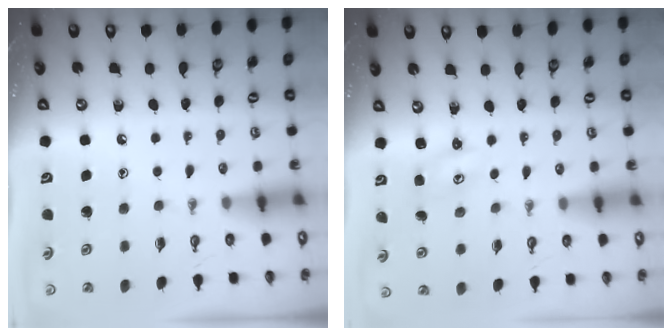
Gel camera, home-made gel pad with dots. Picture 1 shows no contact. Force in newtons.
{"total": 1.7, "press": 1.7, "slide": 0.3}